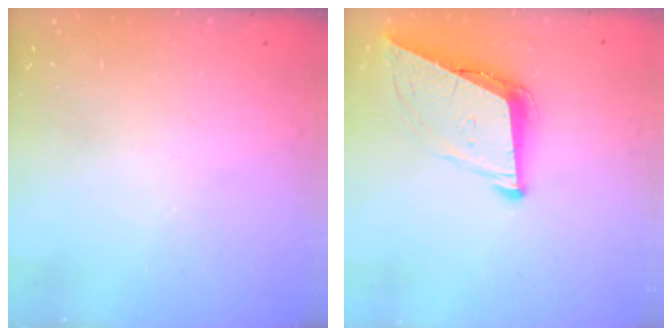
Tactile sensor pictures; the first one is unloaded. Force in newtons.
{"total": 9.3, "press": 9.0, "slide": 2.3}